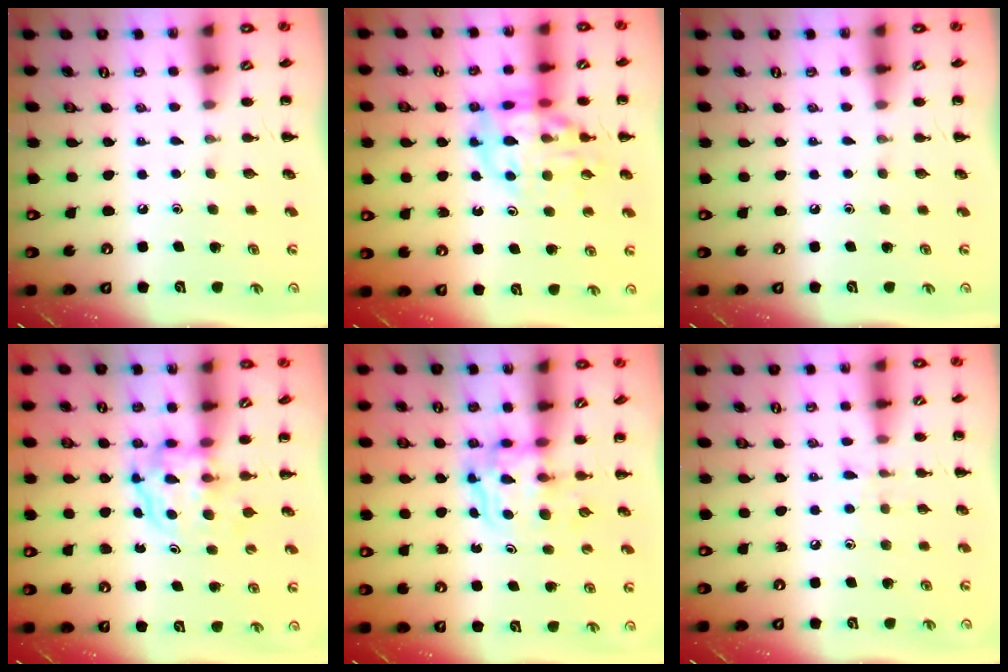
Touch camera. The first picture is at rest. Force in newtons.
{"total": 14.6, "press": 14.3, "slide": 2.7}
{"total": 0.0}
{"total": 3.9, "press": 3.9, "slide": 0.2}
{"total": 3.6, "press": 3.6, "slide": 0.2}
{"total": 6.0, "press": 5.5, "slide": 2.3}